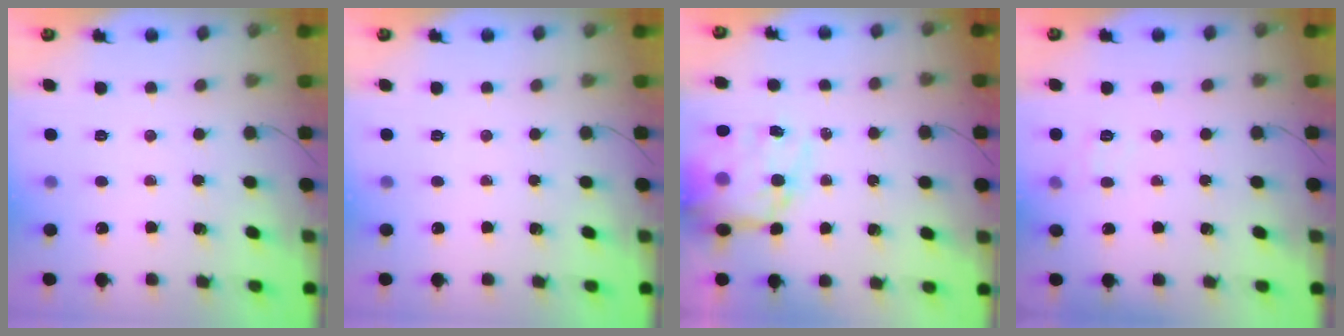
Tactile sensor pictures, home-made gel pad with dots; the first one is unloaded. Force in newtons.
{"total": 0.0}
{"total": 15.0, "press": 14.5, "slide": 3.9}
{"total": 6.1, "press": 5.9, "slide": 1.4}